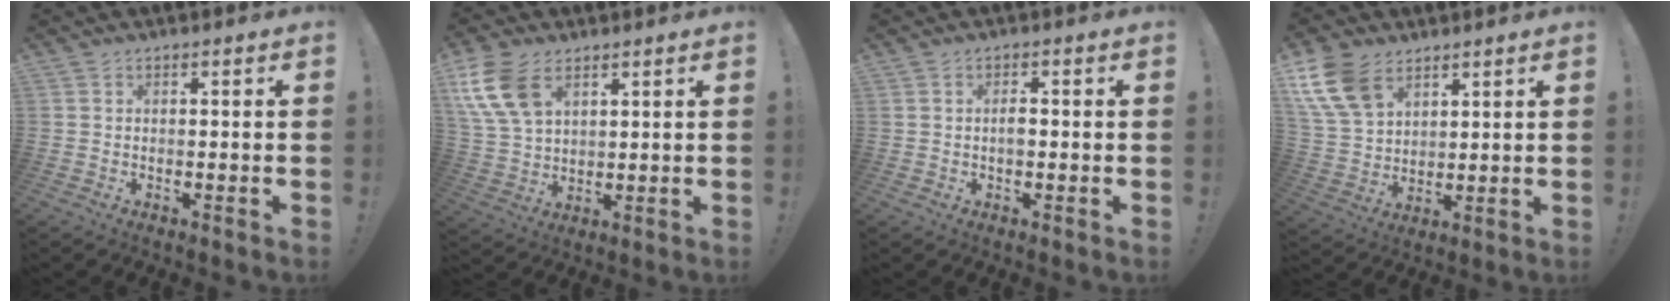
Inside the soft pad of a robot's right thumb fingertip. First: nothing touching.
{"total": 12.9, "force": [6.2, 8.0, 8.1], "torque": [-0.170, -0.016, 0.121]}
{"total": 2.6, "force": [-0.2, 2.0, 1.6], "torque": [-0.016, -0.001, -0.007]}
{"total": 13.4, "force": [7.6, 8.5, 7.1], "torque": [-0.147, -0.032, 0.151]}